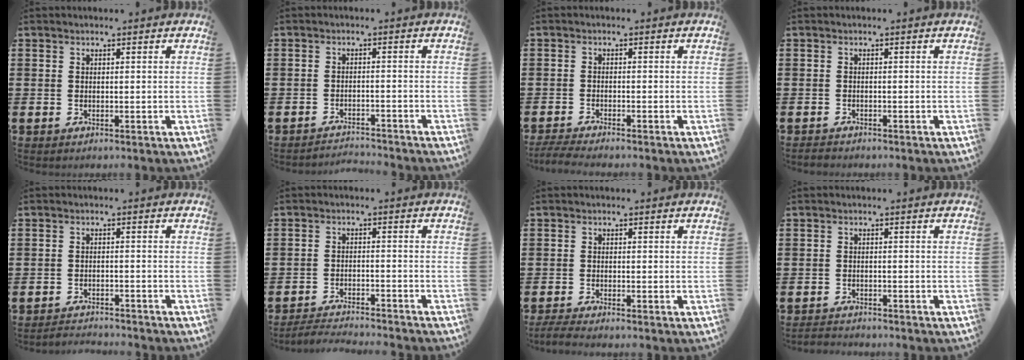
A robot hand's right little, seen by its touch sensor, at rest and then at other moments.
{"total": 2.1, "force": [-2.1, -0.1, -0.2], "torque": [-0.002, 0.004, -0.046]}
{"total": 1.8, "force": [-1.6, 0.0, 0.9], "torque": [-0.014, 0.003, -0.031]}
{"total": 0.7, "force": [-0.7, 0.2, 0.0], "torque": [-0.003, 0.000, -0.015]}
{"total": 2.0, "force": [-2.0, -0.1, -0.1], "torque": [-0.003, 0.003, -0.044]}
{"total": 2.8, "force": [-2.8, -0.1, 0.1], "torque": [-0.004, 0.002, -0.060]}
{"total": 1.5, "force": [-1.3, 0.0, 0.8], "torque": [-0.013, 0.002, -0.025]}
{"total": 1.5, "force": [-1.5, 0.1, -0.1], "torque": [-0.003, 0.002, -0.033]}